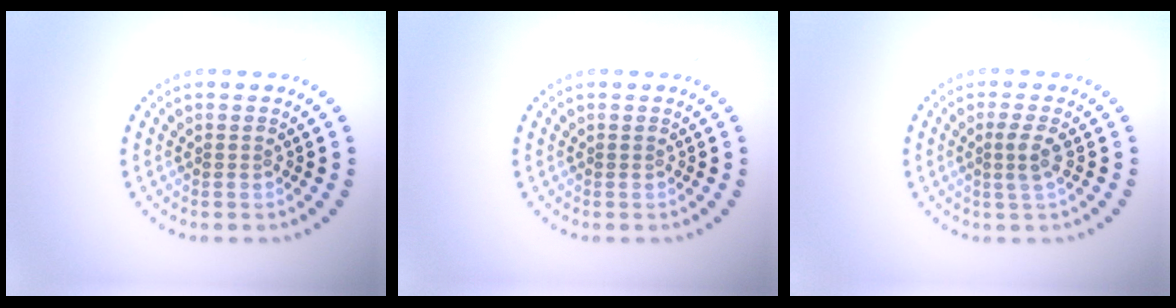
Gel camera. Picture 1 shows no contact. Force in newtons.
{"total": 0.0}
{"total": 1.6, "press": 1.3, "slide": 0.9}